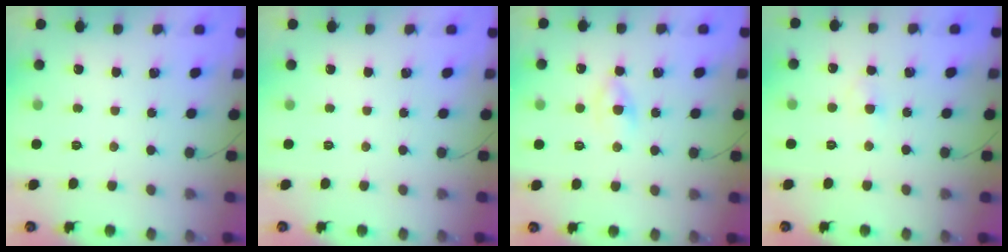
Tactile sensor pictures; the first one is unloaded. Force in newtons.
{"total": 0.0}
{"total": 1.7, "press": 1.4, "slide": 0.8}
{"total": 2.1, "press": 1.8, "slide": 0.9}